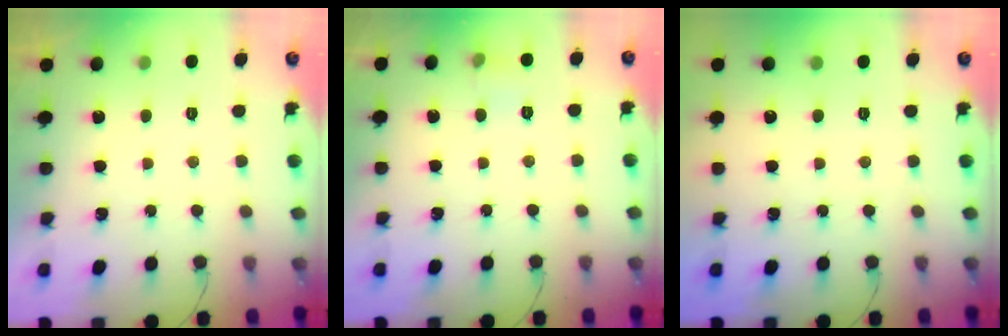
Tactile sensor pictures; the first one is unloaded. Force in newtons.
{"total": 4.8, "press": 4.6, "slide": 1.4}
{"total": 0.0}